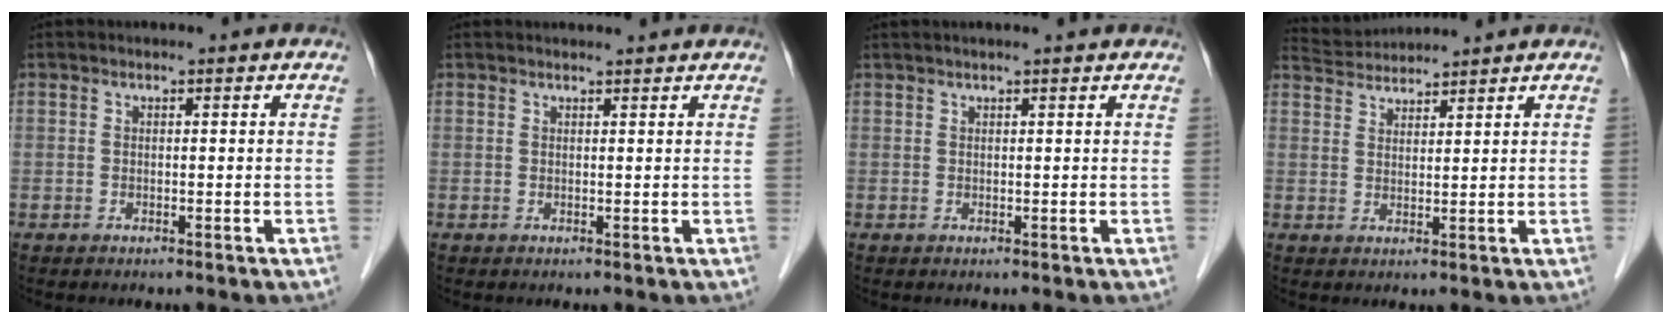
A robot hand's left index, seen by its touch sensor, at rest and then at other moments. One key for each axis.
{"total": 2.6, "fx": 2.5, "fy": 0.2, "fz": 0.5, "tx": -0.009, "ty": 0.011, "tz": 0.030}
{"total": 5.7, "fx": 5.0, "fy": -0.1, "fz": 2.7, "tx": -0.037, "ty": 0.029, "tz": 0.067}
{"total": 5.0, "fx": 5.0, "fy": -0.3, "fz": 0.1, "tx": -0.011, "ty": 0.029, "tz": 0.093}